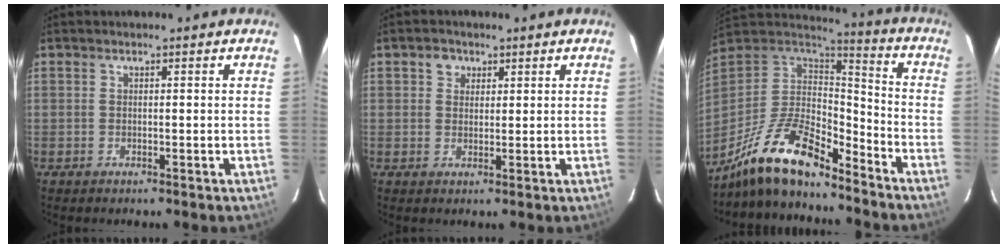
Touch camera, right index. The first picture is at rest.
{"total": 2.7, "force": [1.2, 2.3, 0.4], "torque": [-0.001, 0.010, 0.019]}
{"total": 19.0, "force": [-14.7, 5.7, 10.7], "torque": [-0.228, -0.018, -0.273]}